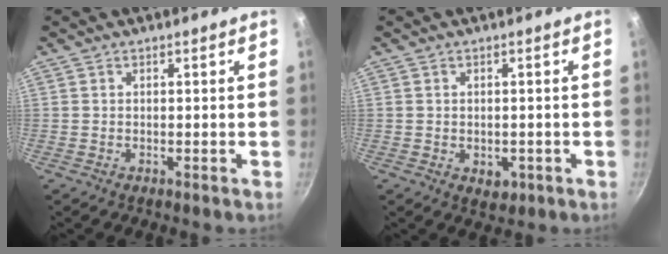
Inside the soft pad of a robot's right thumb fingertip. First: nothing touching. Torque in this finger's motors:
{"motor_torque": [-0.53, -0.01, -0.30, 0.20, 0.05]}